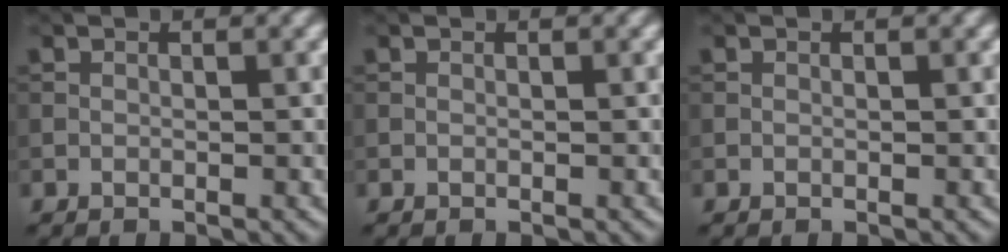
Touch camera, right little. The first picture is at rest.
{"total": 0.0}
{"total": 0.0}